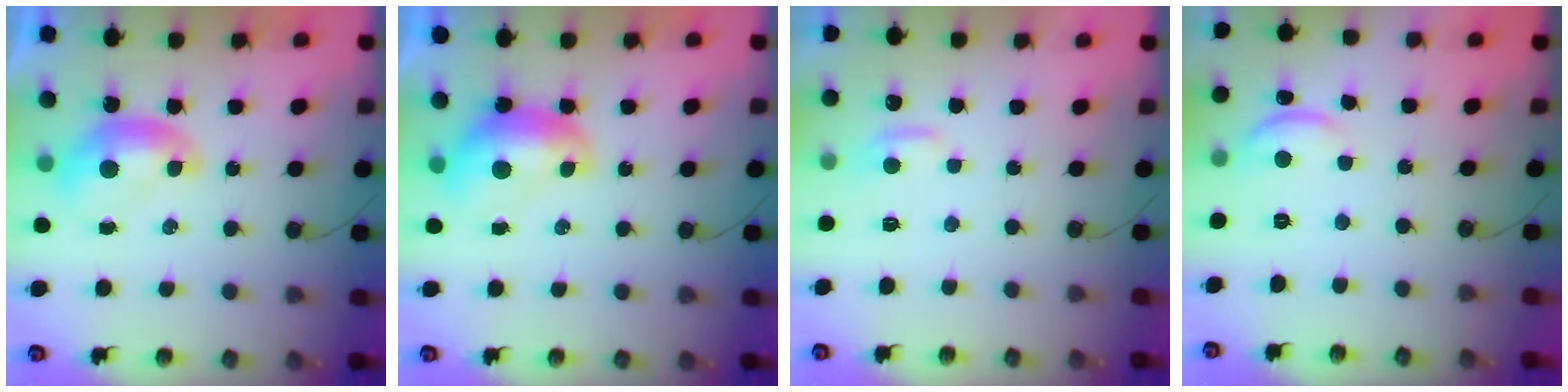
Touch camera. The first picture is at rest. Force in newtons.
{"total": 1.4, "press": 1.3, "slide": 0.4}
{"total": 1.1, "press": 1.1, "slide": 0.4}
{"total": 2.2, "press": 2.2, "slide": 0.3}